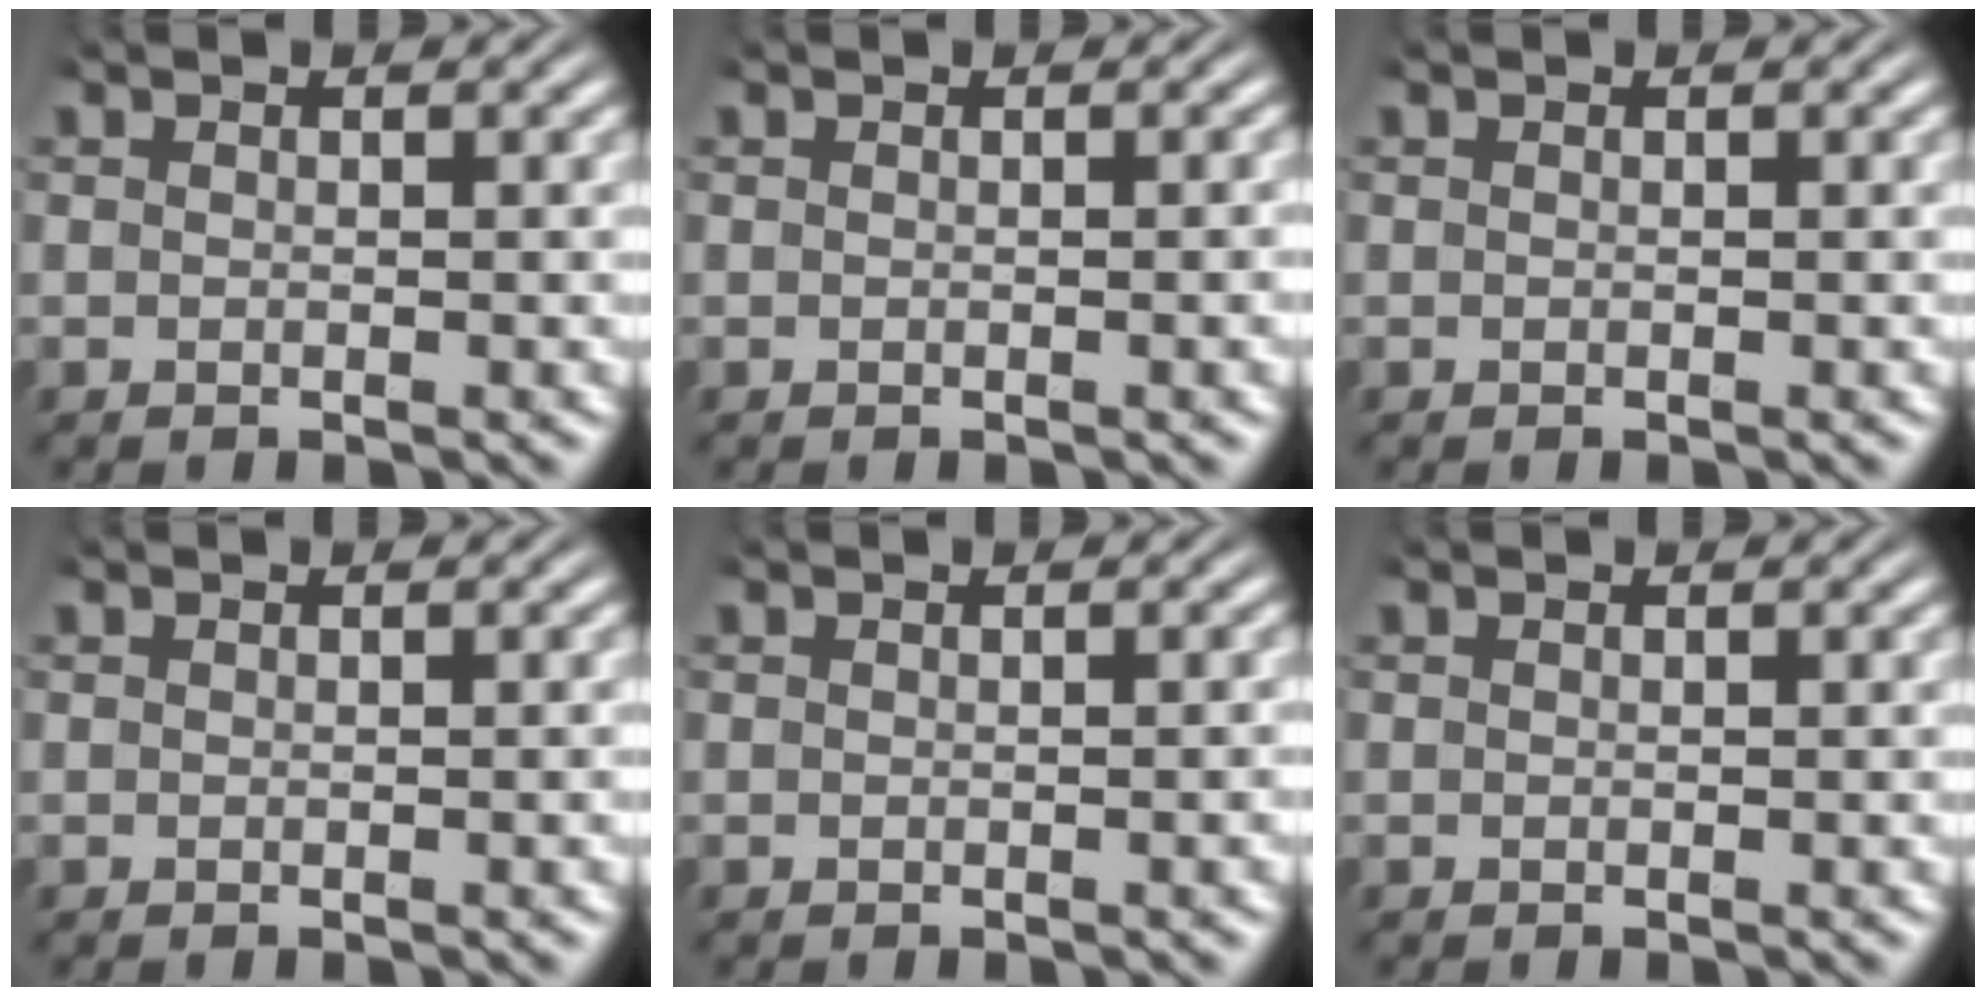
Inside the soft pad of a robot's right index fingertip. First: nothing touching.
{"total": 0.0}
{"total": 0.0}
{"total": 0.0}
{"total": 0.0}
{"total": 0.0}